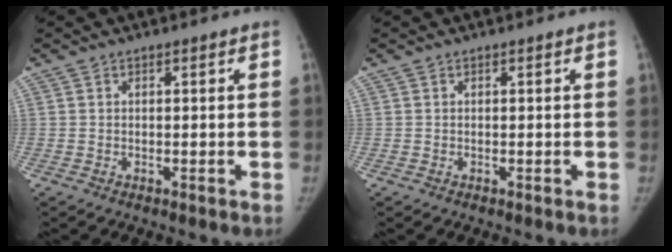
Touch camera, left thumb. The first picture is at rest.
{"total": 0.0}